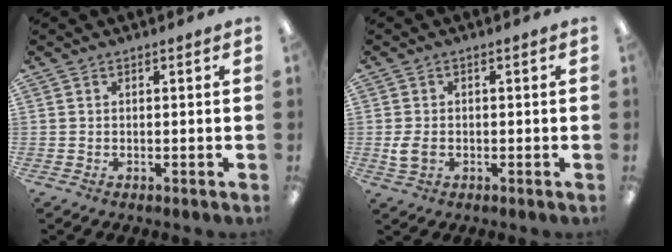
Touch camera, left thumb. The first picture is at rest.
{"total": 3.9, "force": [-0.6, 2.8, 2.5], "torque": [-0.050, 0.000, -0.015]}